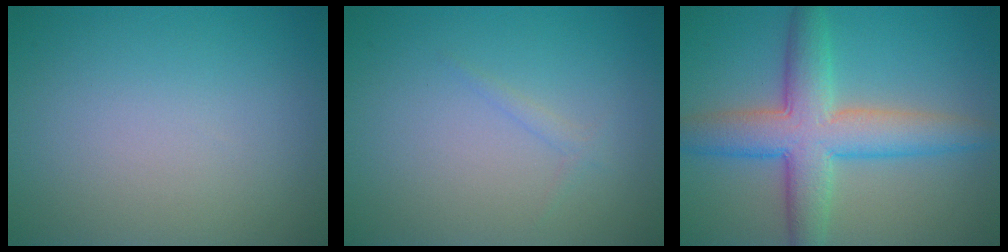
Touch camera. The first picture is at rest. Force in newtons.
{"total": 0.8, "press": 0.8, "slide": 0.1}
{"total": 7.5, "press": 7.5, "slide": 0.1}